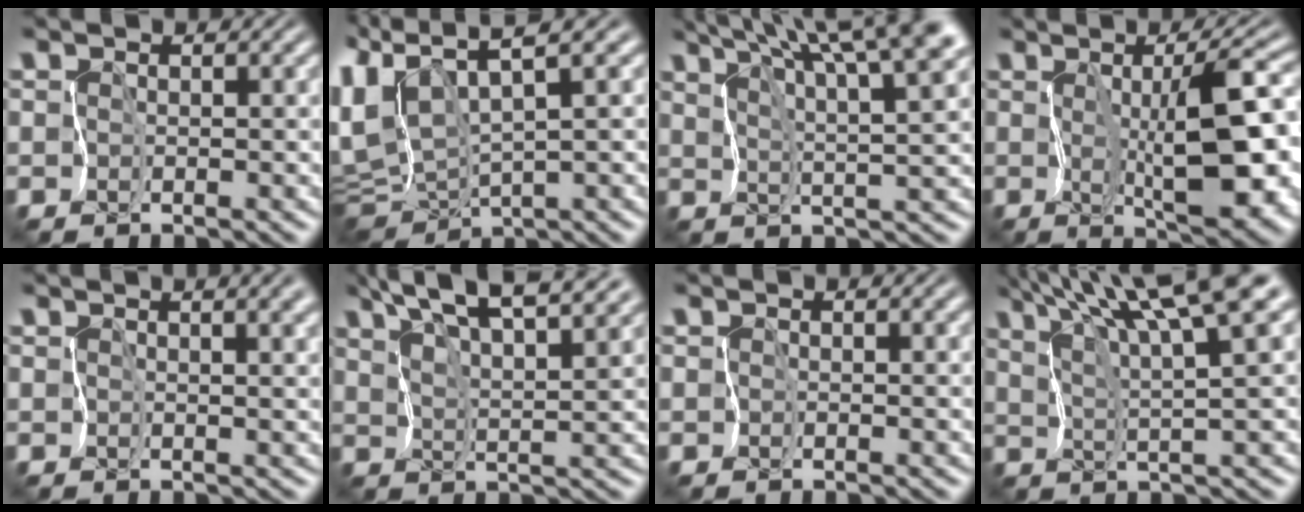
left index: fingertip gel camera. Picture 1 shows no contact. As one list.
[{"total": 6.8, "force": [1.7, 2.8, 6.0], "torque": [-0.132, -0.003, 0.046]}, {"total": 11.8, "force": [7.8, 2.8, 8.4], "torque": [-0.128, 0.032, 0.095]}, {"total": 9.0, "force": [-0.1, 2.3, 8.7], "torque": [-0.130, 0.007, -0.002]}, {"total": 6.6, "force": [3.3, 2.9, 4.8], "torque": [-0.054, 0.025, 0.038]}, {"total": 10.2, "force": [7.9, 2.5, 5.9], "torque": [-0.106, 0.024, 0.099]}, {"total": 1.2, "force": [0.5, 0.5, 1.0], "torque": [-0.011, -0.003, 0.009]}, {"total": 10.0, "force": [6.7, 1.1, 7.3], "torque": [-0.117, 0.021, 0.105]}]